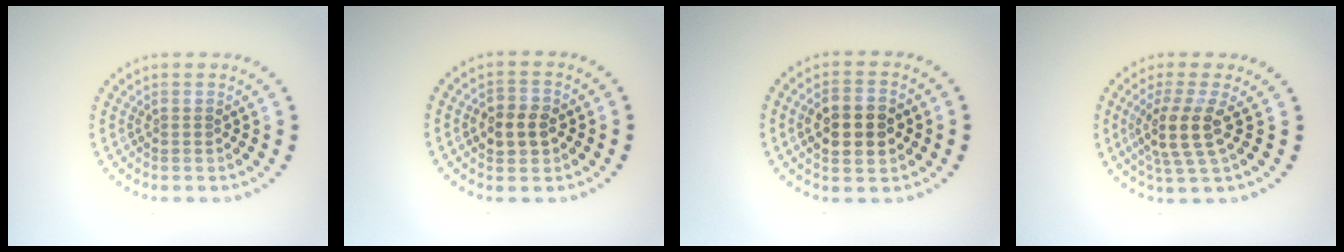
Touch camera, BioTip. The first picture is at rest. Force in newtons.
{"total": 2.9, "press": 2.8, "slide": 0.2}
{"total": 5.0, "press": 5.0, "slide": 0.3}
{"total": 3.8, "press": 2.9, "slide": 2.5}